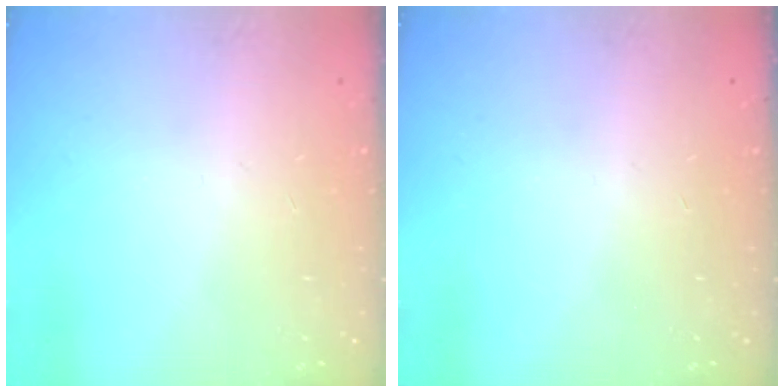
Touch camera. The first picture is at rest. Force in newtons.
{"total": 0.0}